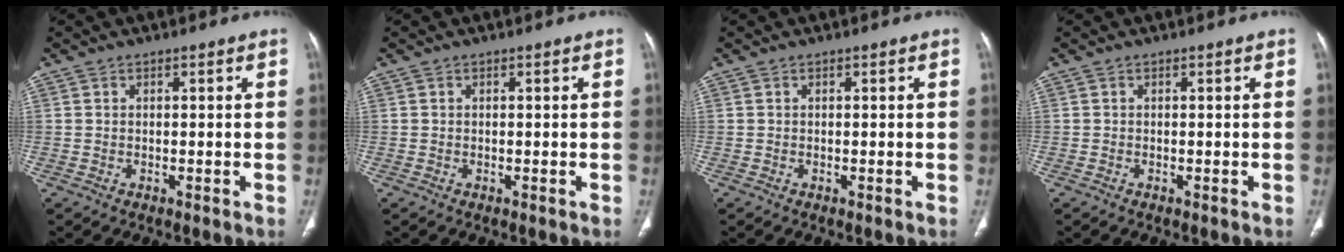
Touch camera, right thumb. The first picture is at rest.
{"total": 0.0}
{"total": 0.0}
{"total": 0.0}